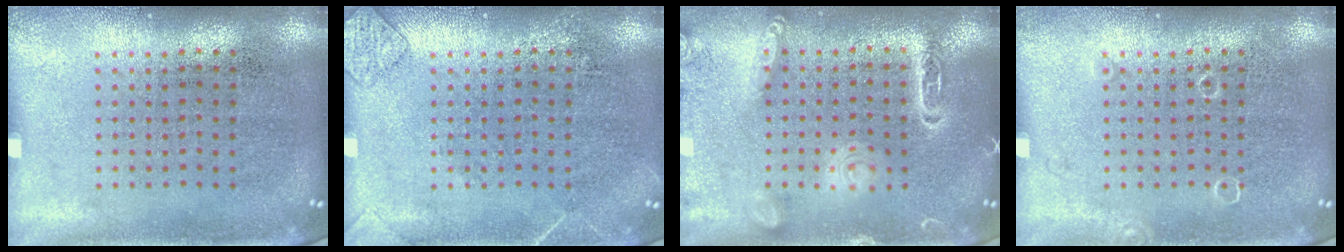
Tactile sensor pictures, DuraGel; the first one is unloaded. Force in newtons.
{"total": 1.4, "press": 1.4, "slide": 0.1}
{"total": 1.9, "press": 1.8, "slide": 0.4}
{"total": 0.5, "press": 0.5, "slide": 0.1}